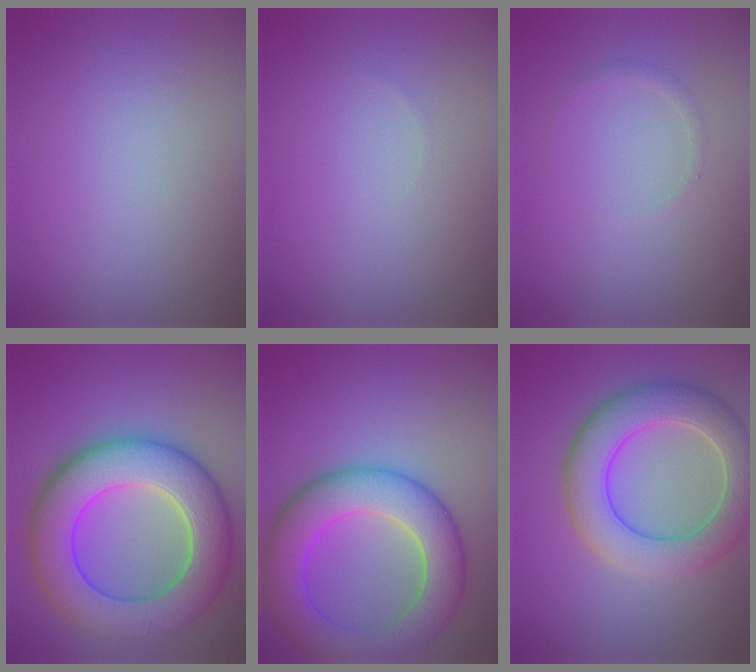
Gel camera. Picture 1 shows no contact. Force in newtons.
{"total": 0.0}
{"total": 0.7, "press": 0.7, "slide": 0.0}
{"total": 11.0, "press": 11.0, "slide": 0.4}
{"total": 8.8, "press": 8.8, "slide": 0.1}
{"total": 7.2, "press": 7.1, "slide": 0.6}